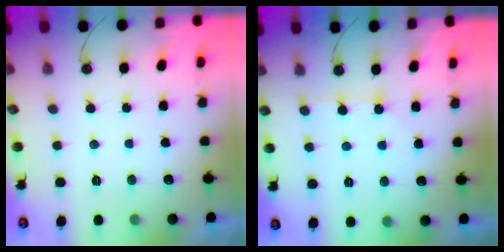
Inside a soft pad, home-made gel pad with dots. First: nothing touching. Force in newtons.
{"total": 3.6, "press": 3.5, "slide": 0.6}